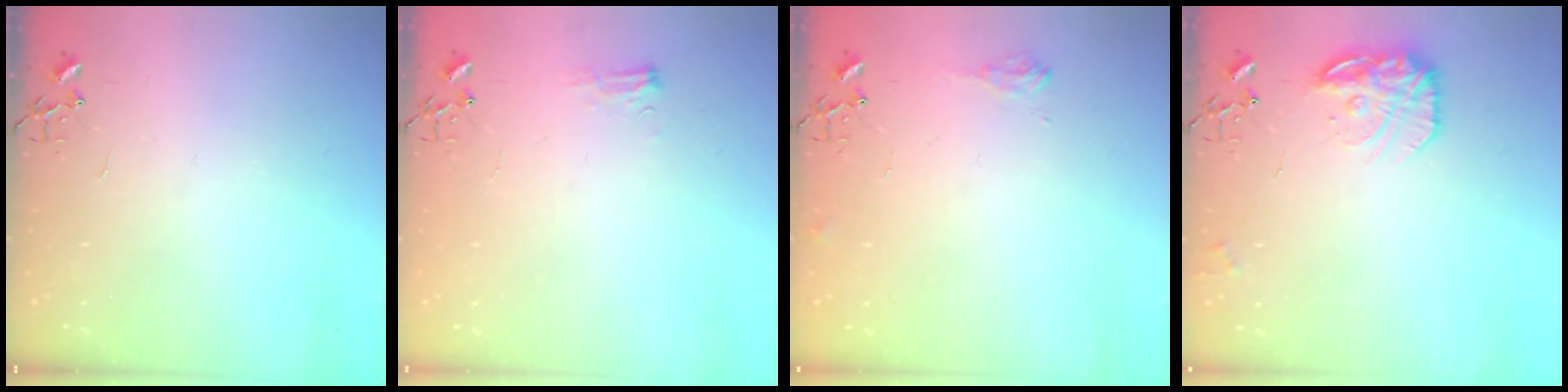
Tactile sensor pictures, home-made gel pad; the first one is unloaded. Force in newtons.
{"total": 7.3, "press": 7.2, "slide": 0.9}
{"total": 7.2, "press": 7.1, "slide": 0.9}
{"total": 16.0, "press": 15.9, "slide": 1.3}